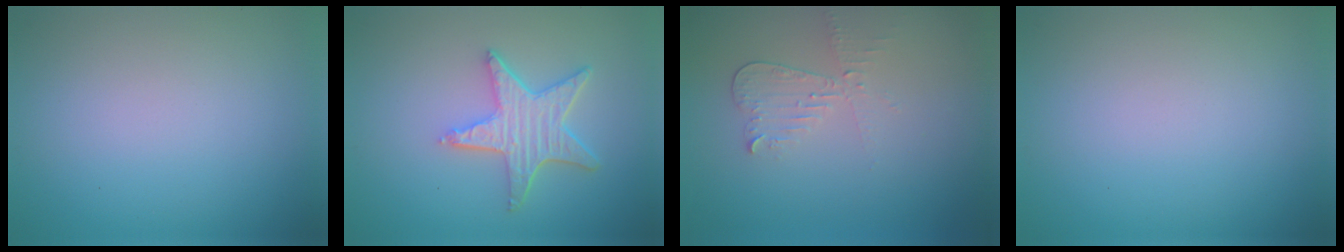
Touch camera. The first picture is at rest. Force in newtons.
{"total": 4.8, "press": 3.9, "slide": 2.8}
{"total": 2.1, "press": 2.1, "slide": 0.2}
{"total": 0.0}